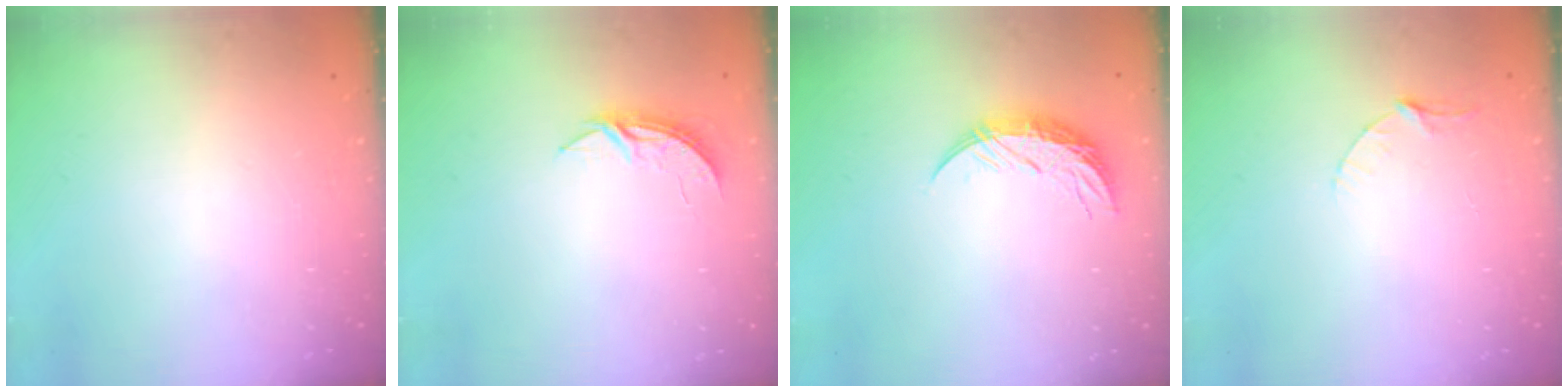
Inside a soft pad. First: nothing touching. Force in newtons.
{"total": 3.7, "press": 3.7, "slide": 0.3}
{"total": 8.2, "press": 8.2, "slide": 0.8}
{"total": 3.5, "press": 3.4, "slide": 0.4}